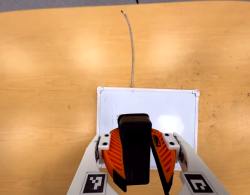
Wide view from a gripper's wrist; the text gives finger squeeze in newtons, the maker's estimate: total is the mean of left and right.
{"total": 9.4, "left": 9.7, "right": 9.1}